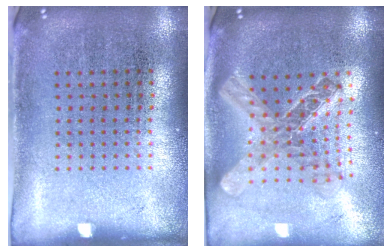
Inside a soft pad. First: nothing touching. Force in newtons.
{"total": 2.1, "press": 1.7, "slide": 1.3}